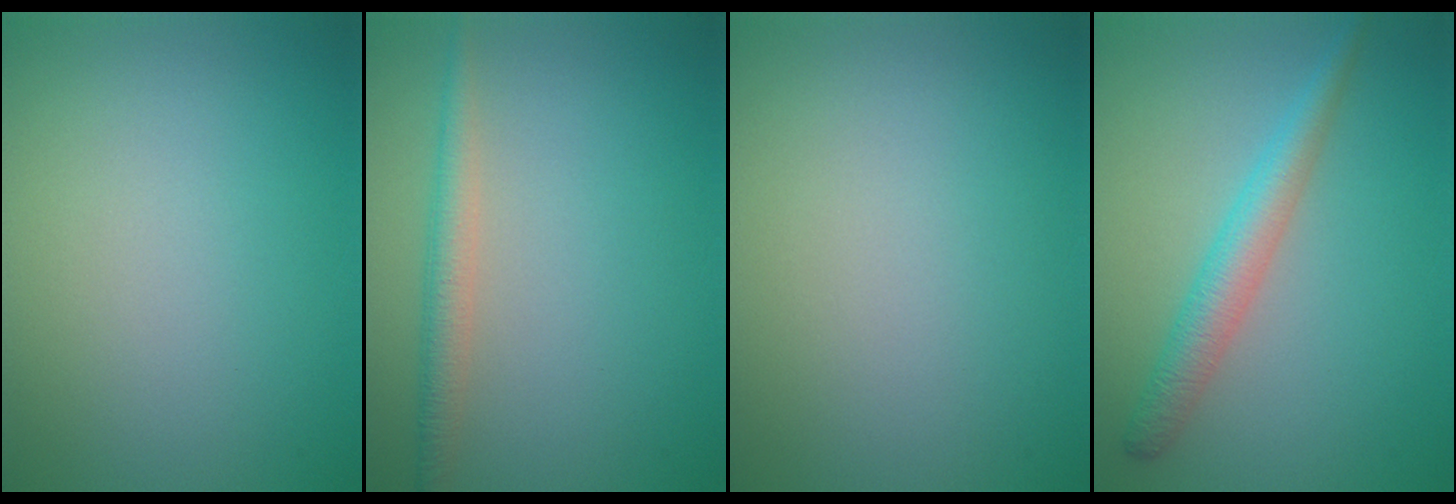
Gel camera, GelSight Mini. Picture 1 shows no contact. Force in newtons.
{"total": 2.4, "press": 2.4, "slide": 0.1}
{"total": 0.0}
{"total": 3.4, "press": 3.4, "slide": 0.1}